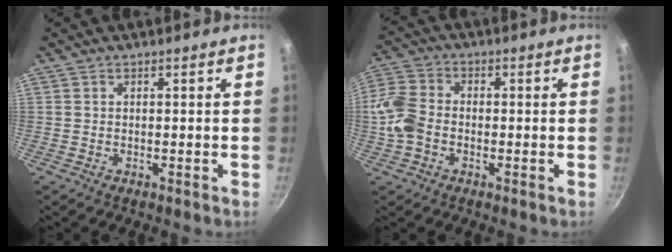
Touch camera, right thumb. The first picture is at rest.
{"total": 8.1, "force": [-1.8, 5.8, 5.3], "torque": [-0.107, 0.020, -0.051]}